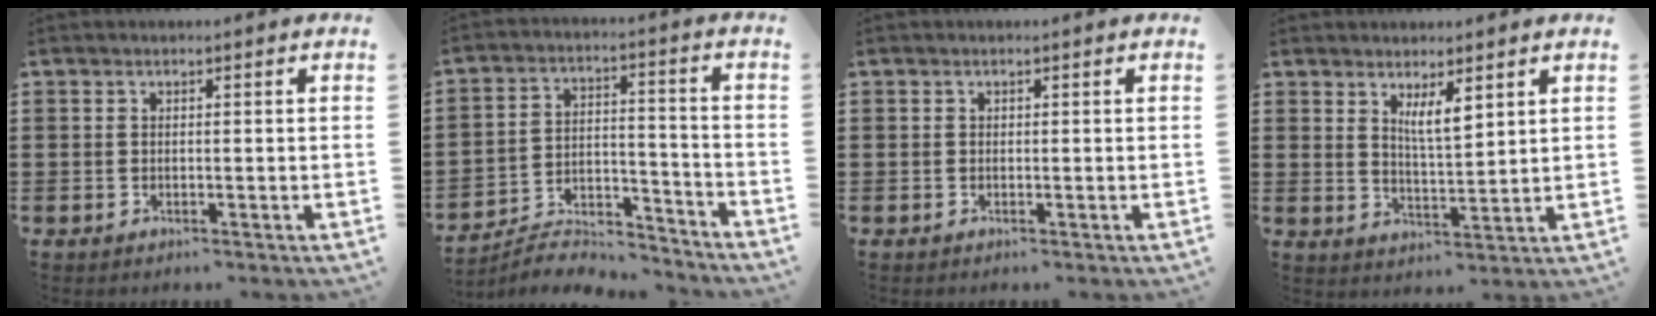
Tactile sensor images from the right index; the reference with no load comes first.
{"total": 6.5, "force": [-6.3, 1.0, 1.4], "torque": [-0.031, 0.008, -0.126]}
{"total": 0.0}
{"total": 4.3, "force": [2.6, 1.1, 3.2], "torque": [-0.069, 0.002, 0.046]}